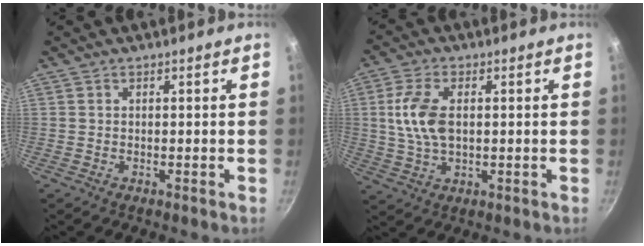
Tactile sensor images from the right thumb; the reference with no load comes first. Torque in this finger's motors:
{"motor_torque": [-0.07, 0.11, 0.90, 0.07, 0.20]}